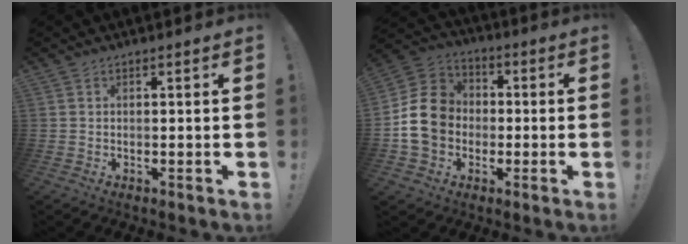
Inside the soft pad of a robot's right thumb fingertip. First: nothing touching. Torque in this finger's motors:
{"motor_torque": [0.20, 0.40, 0.89, -1.00, 0.13]}